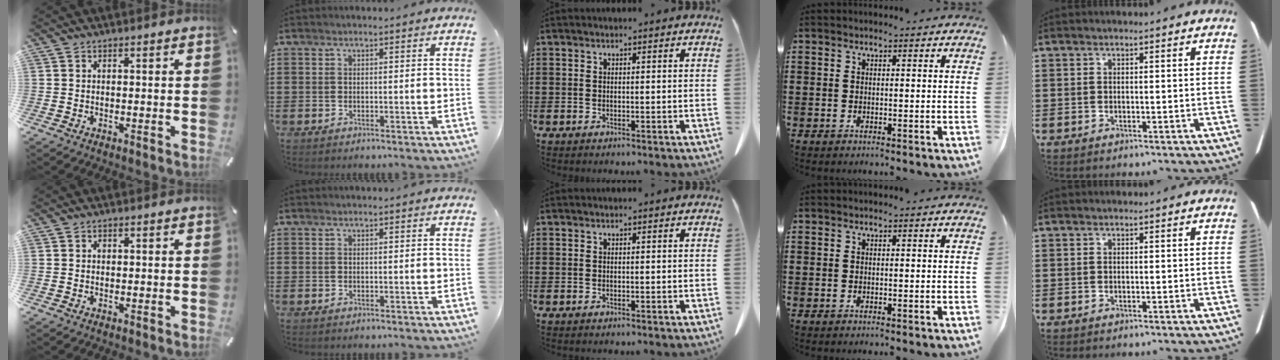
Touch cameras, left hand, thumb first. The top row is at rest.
{"thumb": {"total": 0.7, "force": [0.1, 0.6, 0.3], "torque": [-0.007, 0.002, 0.001]}}